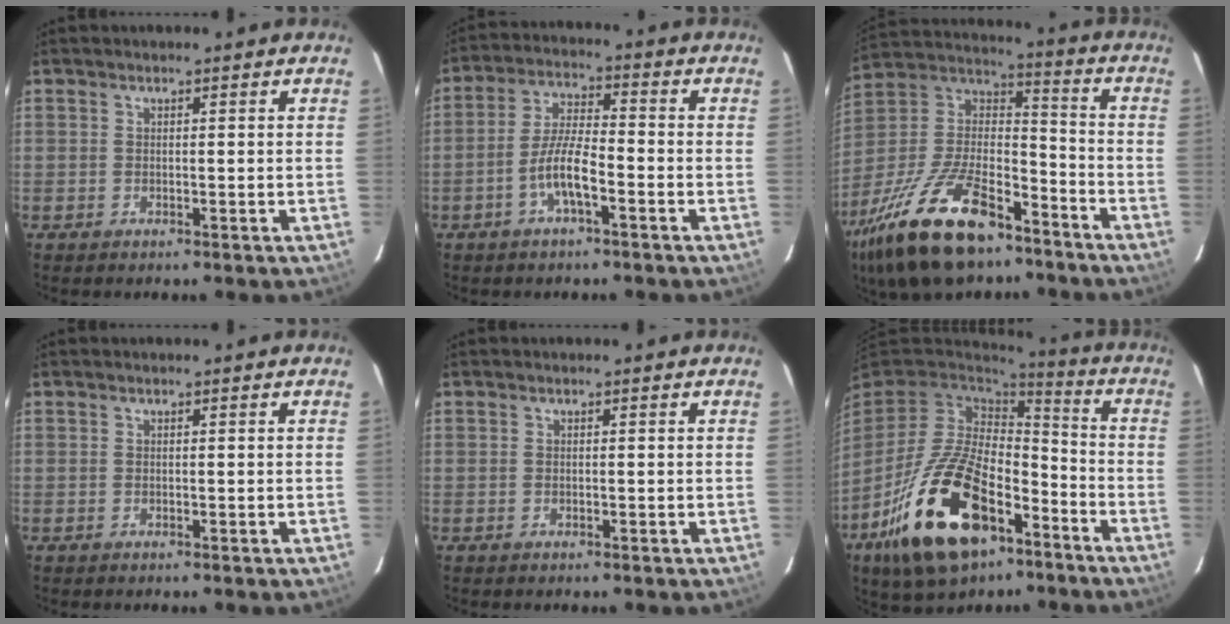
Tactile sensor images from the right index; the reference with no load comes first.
{"total": 7.3, "force": [-3.4, 1.6, 6.3], "torque": [-0.131, 0.008, -0.062]}
{"total": 26.1, "force": [-16.8, 11.1, 16.7], "torque": [-0.345, -0.015, -0.284]}
{"total": 0.0}
{"total": 0.0}
{"total": 24.0, "force": [-12.2, 12.6, 16.4], "torque": [-0.332, -0.012, -0.198]}